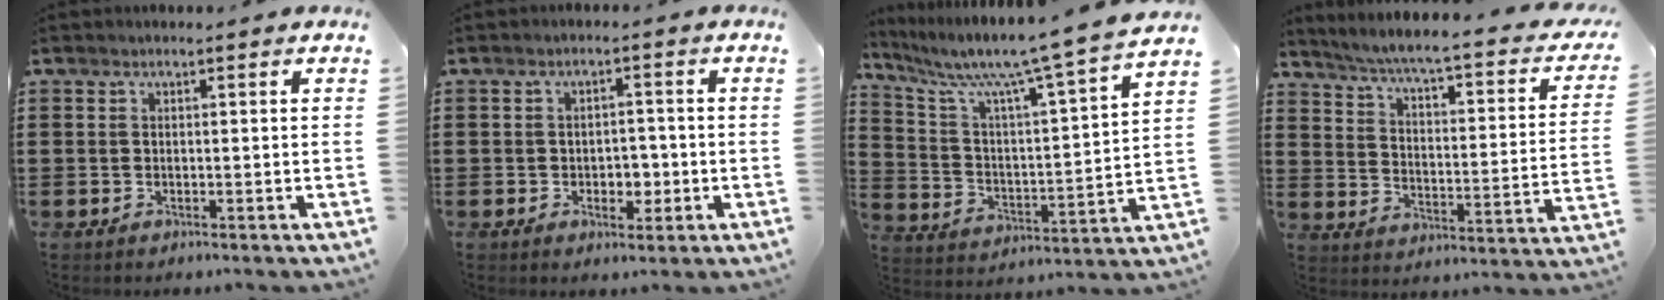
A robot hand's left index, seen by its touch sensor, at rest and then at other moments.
{"total": 3.1, "force": [-0.9, 2.2, 1.9], "torque": [-0.035, 0.002, -0.023]}
{"total": 9.1, "force": [7.7, -0.9, 4.7], "torque": [-0.122, -0.062, 0.118]}
{"total": 4.0, "force": [3.2, -0.6, 2.4], "torque": [-0.064, -0.038, 0.042]}